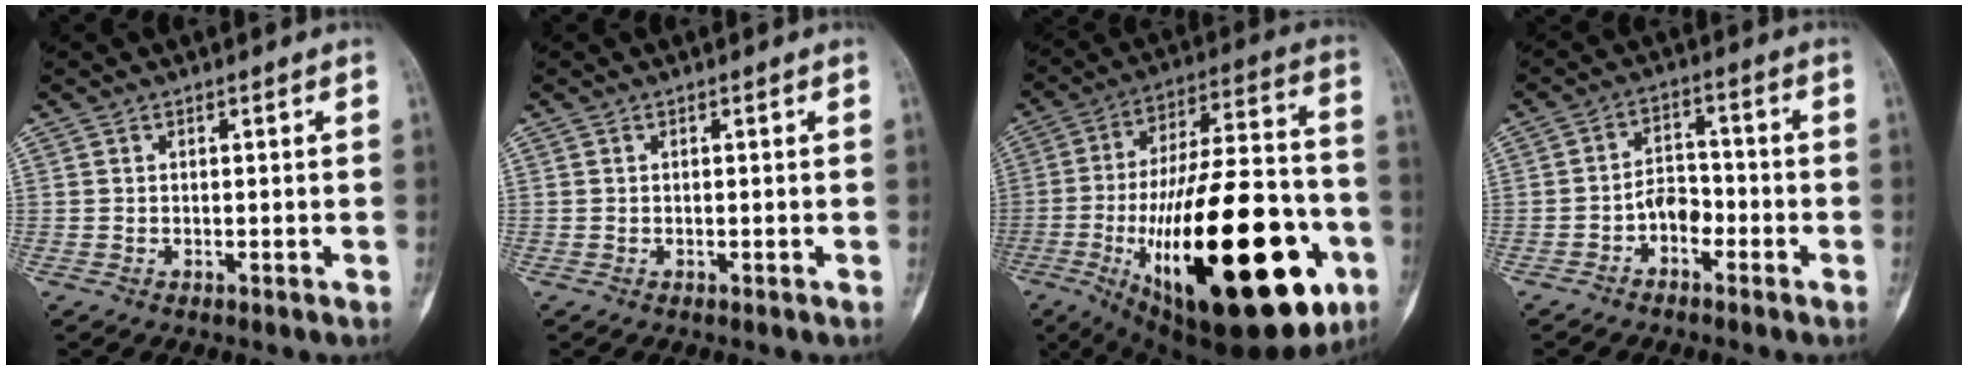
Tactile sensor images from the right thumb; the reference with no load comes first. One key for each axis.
{"total": 0.0}
{"total": 40.2, "fx": -12.7, "fy": 15.2, "fz": 35.1, "tx": -0.524, "ty": 0.027, "tz": -0.182}
{"total": 4.7, "fx": -2.3, "fy": 3.2, "fz": 2.6, "tx": -0.024, "ty": 0.033, "tz": -0.050}